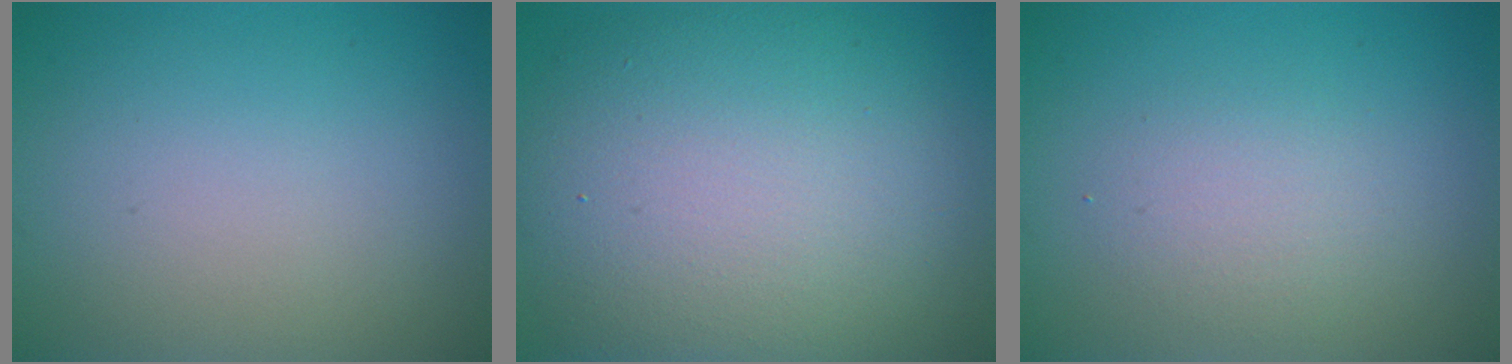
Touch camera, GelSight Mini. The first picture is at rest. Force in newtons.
{"total": 13.1, "press": 13.1, "slide": 0.5}
{"total": 2.2, "press": 2.2, "slide": 0.1}